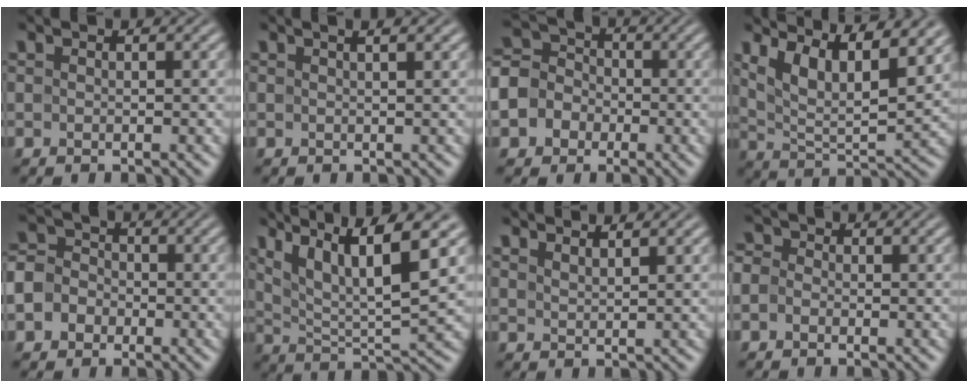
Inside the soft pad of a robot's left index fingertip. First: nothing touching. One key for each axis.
{"total": 3.2, "fx": 1.7, "fy": 1.3, "fz": 2.3, "tx": -0.009, "ty": 0.007, "tz": -0.008}
{"total": 6.2, "fx": -1.7, "fy": 5.5, "fz": 2.4, "tx": -0.051, "ty": 0.010, "tz": -0.055}
{"total": 11.4, "fx": 6.9, "fy": 4.2, "fz": 8.1, "tx": -0.152, "ty": 0.018, "tz": 0.098}
{"total": 5.6, "fx": -1.8, "fy": 4.9, "fz": 2.2, "tx": -0.033, "ty": 0.008, "tz": -0.059}
{"total": 10.9, "fx": 5.8, "fy": 2.8, "fz": 8.8, "tx": -0.155, "ty": 0.011, "tz": 0.098}
{"total": 2.2, "fx": 1.9, "fy": 0.5, "fz": 0.9, "tx": 0.001, "ty": 0.007, "tz": 0.022}
{"total": 1.8, "fx": -0.4, "fy": 1.5, "fz": 0.9, "tx": -0.011, "ty": 0.007, "tz": -0.026}